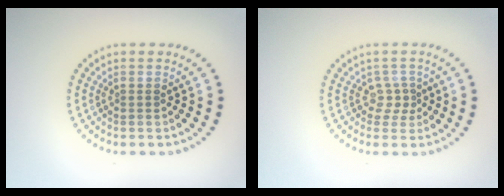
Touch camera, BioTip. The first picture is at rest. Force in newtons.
{"total": 1.6, "press": 1.1, "slide": 1.2}